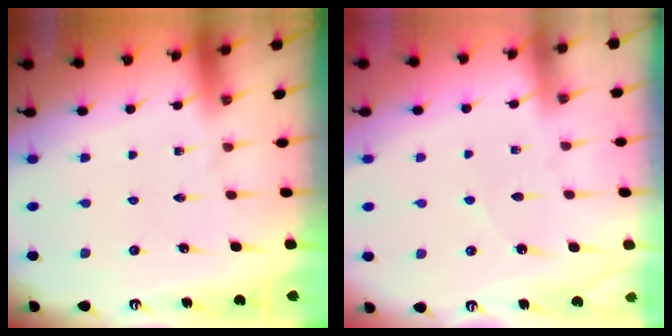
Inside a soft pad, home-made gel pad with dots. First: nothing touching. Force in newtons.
{"total": 2.7, "press": 2.7, "slide": 0.4}